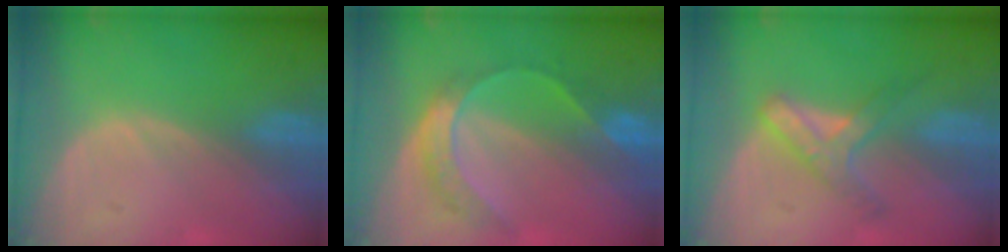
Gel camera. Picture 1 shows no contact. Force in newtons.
{"total": 7.6, "press": 6.4, "slide": 4.2}
{"total": 5.5, "press": 5.4, "slide": 1.4}